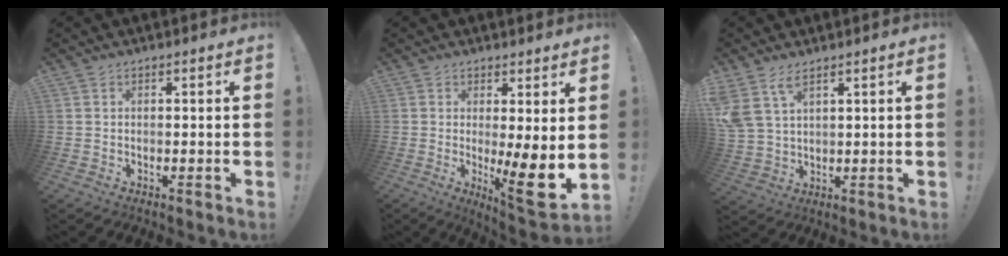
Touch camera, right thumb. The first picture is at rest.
{"total": 10.4, "force": [-0.8, 1.0, 10.4], "torque": [-0.121, -0.034, -0.009]}
{"total": 7.1, "force": [4.9, 3.1, 4.2], "torque": [-0.085, -0.022, 0.094]}